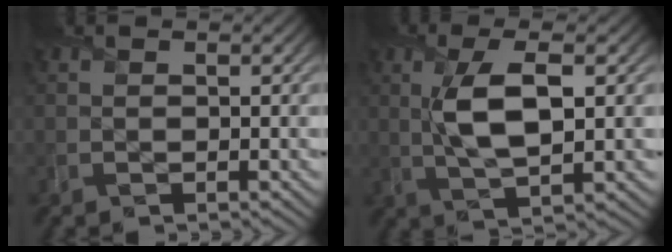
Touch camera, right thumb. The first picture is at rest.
{"total": 7.6, "force": [1.0, 2.7, 7.0], "torque": [-0.147, 0.001, 0.018]}